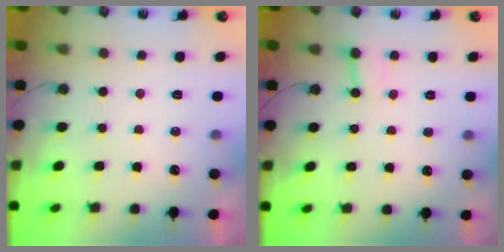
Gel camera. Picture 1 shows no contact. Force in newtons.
{"total": 2.7, "press": 2.7, "slide": 0.4}